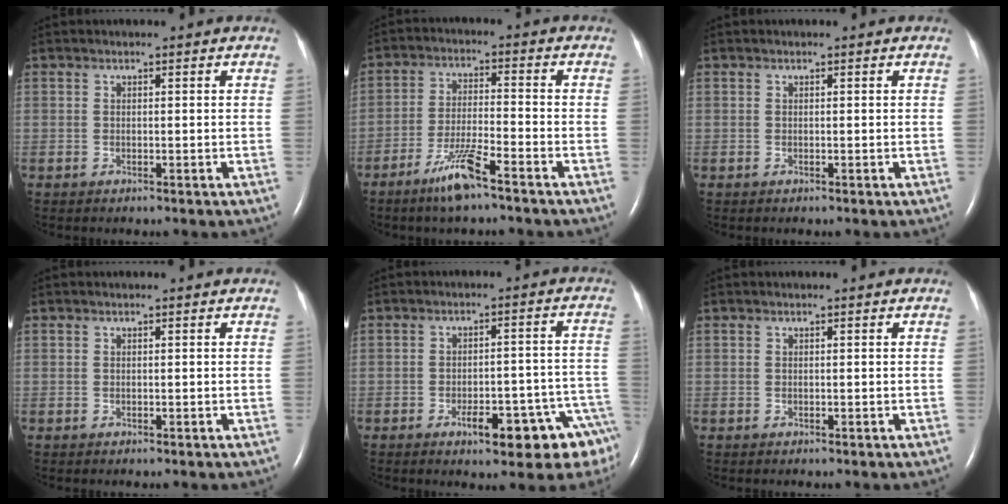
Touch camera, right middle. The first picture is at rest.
{"total": 7.4, "force": [-5.1, 0.4, 5.3], "torque": [-0.112, -0.013, -0.098]}
{"total": 0.0}
{"total": 0.0}
{"total": 11.3, "force": [-7.1, 2.9, 8.4], "torque": [-0.059, 0.034, -0.086]}
{"total": 0.0}